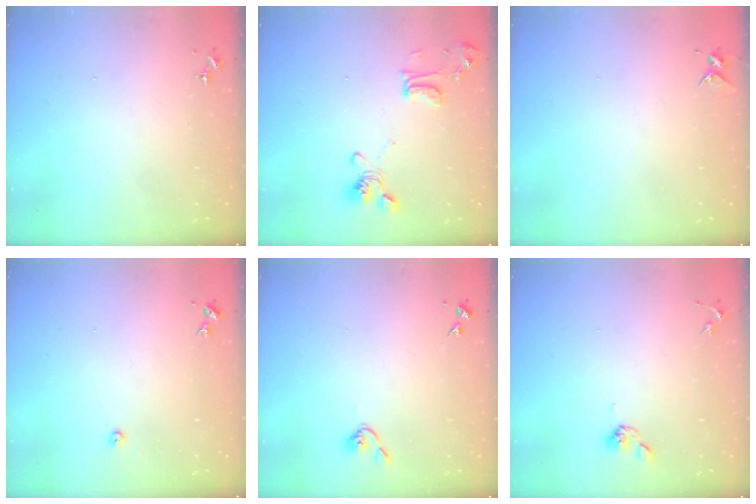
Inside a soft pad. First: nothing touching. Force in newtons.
{"total": 13.5, "press": 13.4, "slide": 1.8}
{"total": 4.1, "press": 4.1, "slide": 0.5}
{"total": 2.2, "press": 2.2, "slide": 0.3}
{"total": 4.0, "press": 3.9, "slide": 0.7}
{"total": 6.3, "press": 6.0, "slide": 1.8}